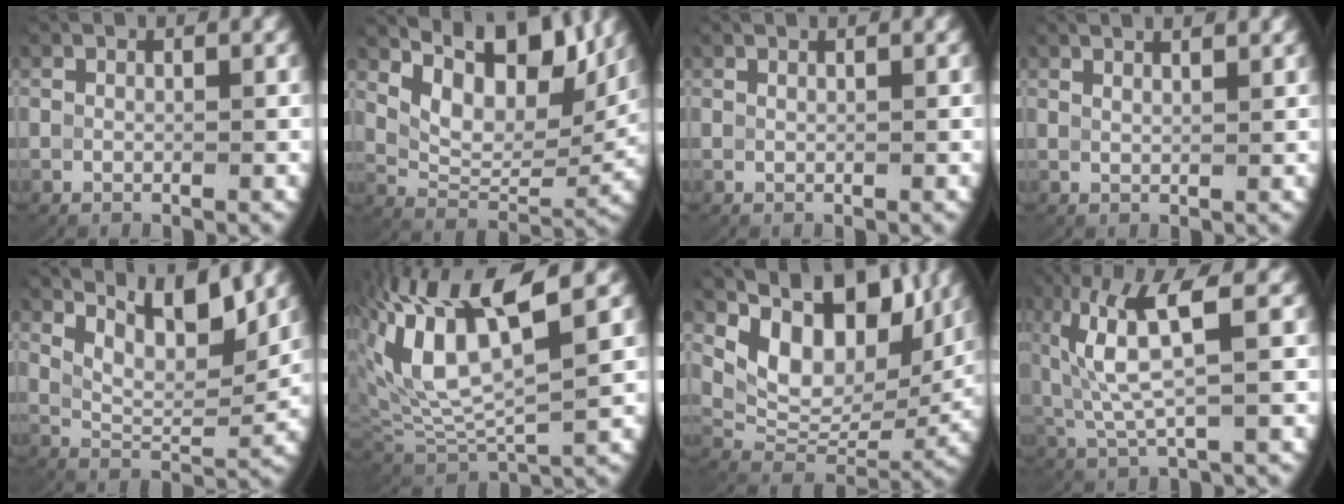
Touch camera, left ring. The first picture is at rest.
{"total": 9.8, "force": [4.9, 5.3, 6.6], "torque": [-0.123, -0.010, 0.081]}
{"total": 1.1, "force": [0.4, -1.0, -0.2], "torque": [-0.003, -0.012, 0.020]}
{"total": 2.1, "force": [2.0, -0.2, 0.8], "torque": [-0.014, -0.002, 0.037]}
{"total": 6.4, "force": [3.7, 2.8, 4.5], "torque": [-0.074, -0.010, 0.066]}
{"total": 10.5, "force": [3.1, 6.0, 8.1], "torque": [-0.192, -0.003, 0.058]}
{"total": 11.8, "force": [4.5, 7.7, 7.9], "torque": [-0.160, -0.009, 0.071]}
{"total": 6.6, "force": [1.7, 2.2, 5.9], "torque": [-0.131, 0.002, 0.035]}